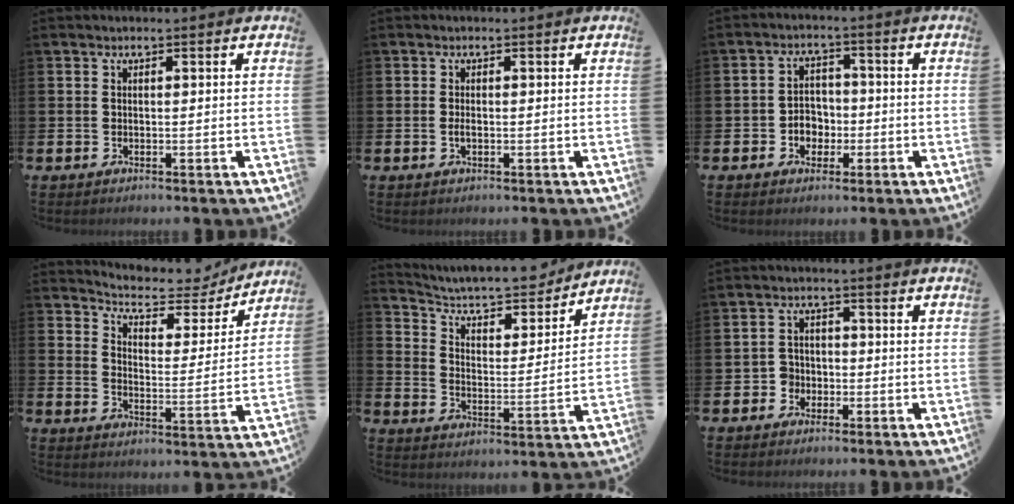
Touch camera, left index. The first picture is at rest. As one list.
[{"total": 0.9, "force": [-0.2, 0.3, 0.8], "torque": [-0.018, 0.002, -0.003]}, {"total": 3.5, "force": [-1.2, 3.1, 1.3], "torque": [-0.019, -0.001, -0.032]}, {"total": 5.9, "force": [5.5, 1.8, 1.0], "torque": [-0.034, -0.051, 0.086]}, {"total": 7.6, "force": [7.1, 1.8, 1.9], "torque": [-0.056, -0.059, 0.119]}, {"total": 2.8, "force": [-1.7, 2.3, 0.1], "torque": [-0.013, 0.006, -0.040]}]